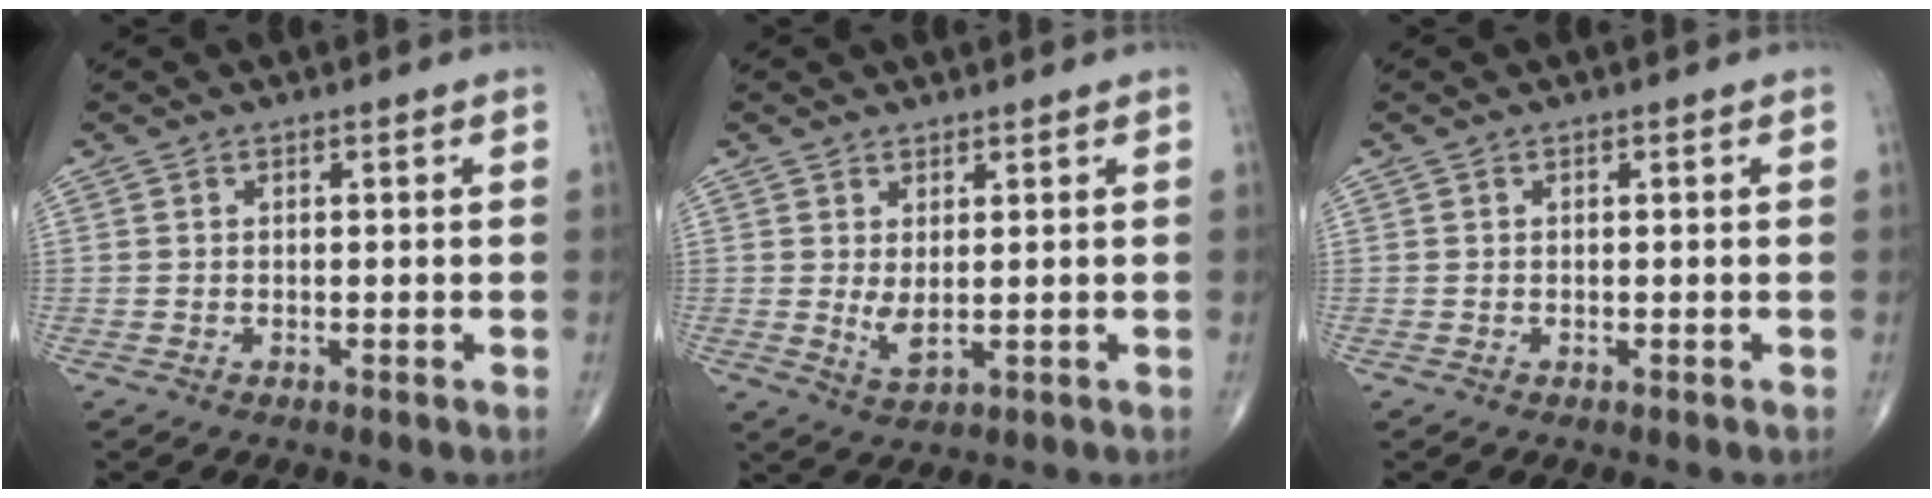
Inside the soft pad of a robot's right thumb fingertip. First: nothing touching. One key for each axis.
{"total": 3.4, "fx": 0.5, "fy": 1.3, "fz": 3.1, "tx": -0.056, "ty": -0.012, "tz": 0.017}
{"total": 0.0}